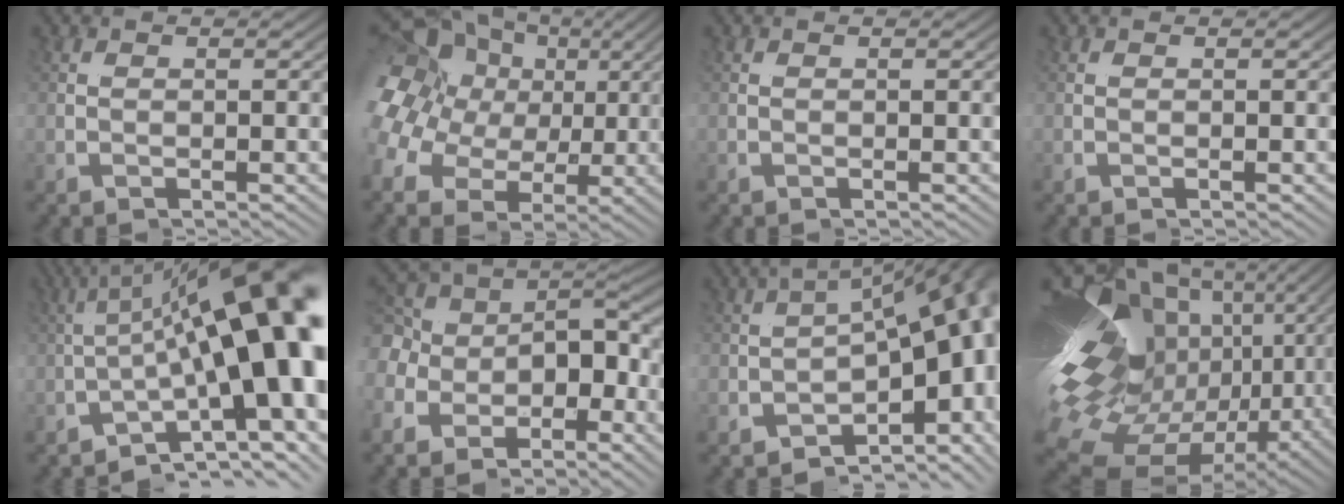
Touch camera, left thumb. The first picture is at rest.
{"total": 11.2, "force": [4.6, 6.9, 7.5], "torque": [-0.146, 0.018, 0.070]}
{"total": 0.0}
{"total": 0.0}
{"total": 14.9, "force": [0.1, 4.9, 14.1], "torque": [-0.177, 0.029, -0.016]}
{"total": 6.1, "force": [0.4, 4.1, 4.5], "torque": [-0.096, 0.017, -0.005]}
{"total": 9.9, "force": [0.3, 5.0, 8.5], "torque": [-0.106, 0.023, -0.019]}
{"total": 21.6, "force": [0.1, 12.9, 17.3], "torque": [-0.314, -0.004, 0.006]}